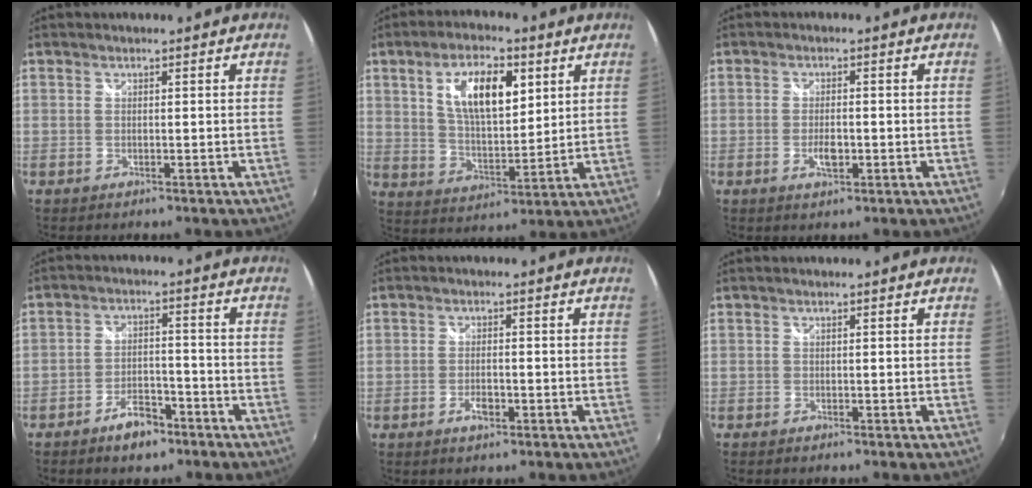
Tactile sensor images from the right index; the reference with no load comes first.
{"total": 12.7, "force": [4.8, 5.5, 10.3], "torque": [-0.181, 0.012, 0.089]}
{"total": 3.6, "force": [-1.2, 1.7, 2.9], "torque": [-0.057, -0.004, -0.020]}
{"total": 6.6, "force": [-4.8, 3.1, 3.4], "torque": [-0.072, 0.008, -0.073]}
{"total": 2.9, "force": [-1.5, 1.3, 2.1], "torque": [-0.044, -0.003, -0.028]}
{"total": 1.0, "force": [-0.9, 0.4, 0.1], "torque": [-0.007, -0.005, -0.018]}